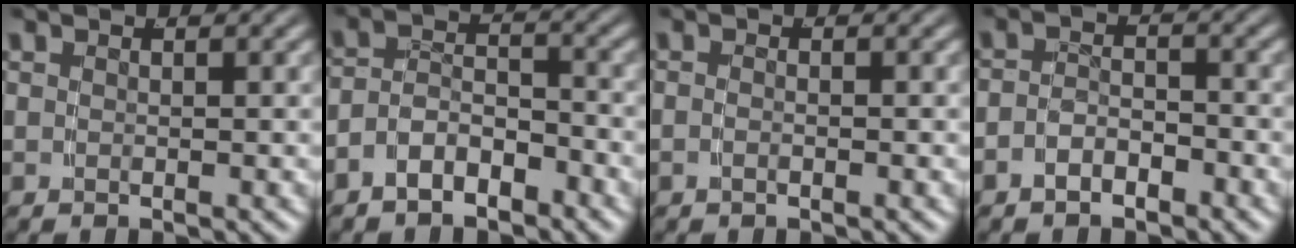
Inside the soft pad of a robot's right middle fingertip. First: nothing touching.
{"total": 4.6, "force": [-3.1, 3.0, 1.8], "torque": [-0.027, -0.009, -0.054]}
{"total": 0.8, "force": [-0.6, 0.0, 0.5], "torque": [-0.013, -0.001, -0.012]}
{"total": 2.8, "force": [-2.1, 1.5, 1.1], "torque": [-0.017, -0.004, -0.036]}